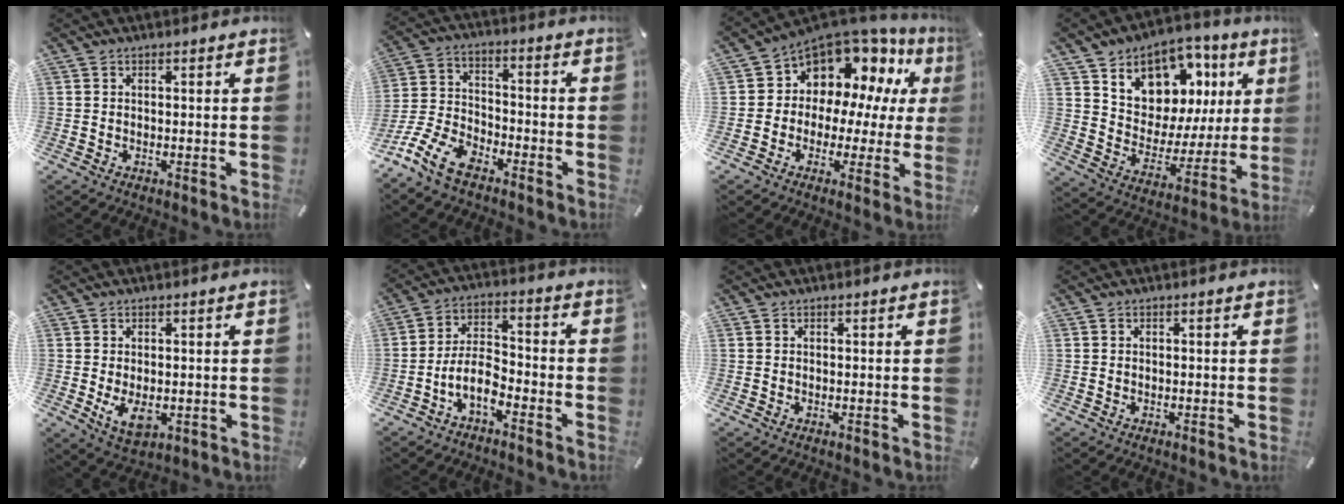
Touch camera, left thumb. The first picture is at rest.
{"total": 11.6, "force": [-8.6, 5.6, 5.5], "torque": [-0.120, 0.039, -0.165]}
{"total": 10.2, "force": [6.5, 7.4, 2.6], "torque": [-0.054, -0.069, 0.124]}
{"total": 11.1, "force": [7.1, 8.1, 2.7], "torque": [-0.046, -0.080, 0.125]}
{"total": 5.5, "force": [-0.6, 3.5, 4.2], "torque": [-0.084, -0.012, -0.013]}
{"total": 8.9, "force": [-4.9, 4.4, 6.0], "torque": [-0.130, 0.015, -0.091]}
{"total": 0.0}
{"total": 0.0}